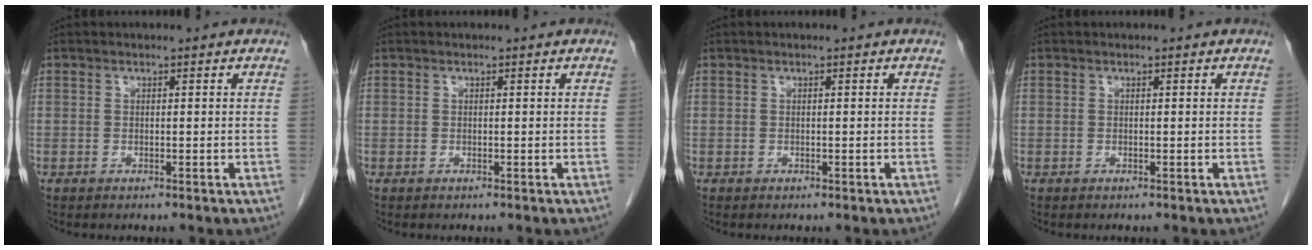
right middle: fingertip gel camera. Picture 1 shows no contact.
{"total": 0.0}
{"total": 0.0}
{"total": 0.0}